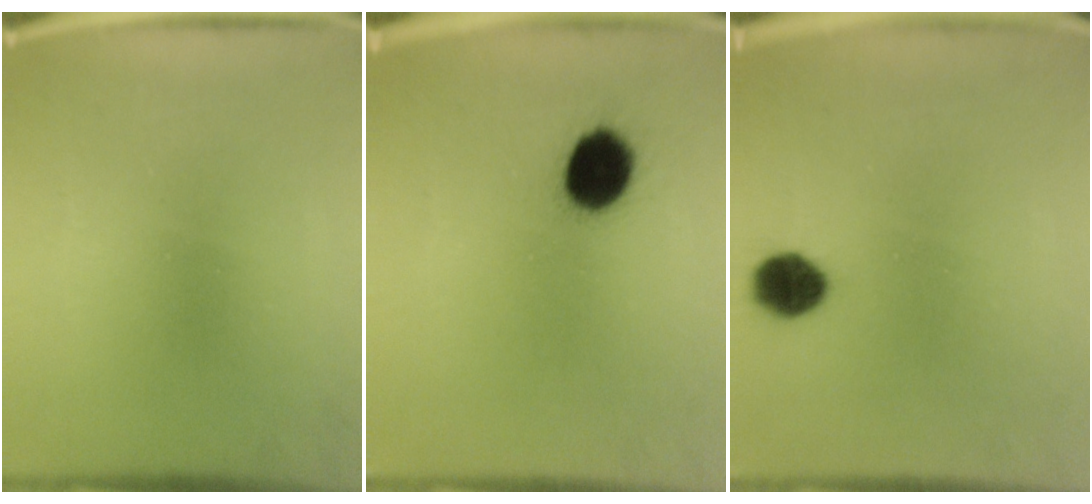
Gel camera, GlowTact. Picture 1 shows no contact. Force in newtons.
{"total": 9.8}
{"total": 5.6}